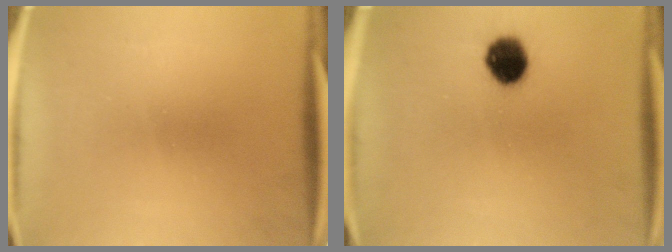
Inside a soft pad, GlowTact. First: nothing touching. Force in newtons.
{"total": 8.2}